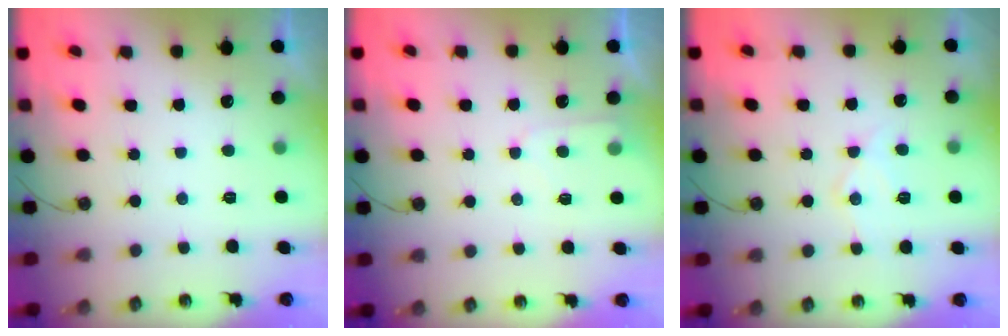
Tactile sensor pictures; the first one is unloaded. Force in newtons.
{"total": 4.5, "press": 4.4, "slide": 0.6}
{"total": 9.3, "press": 9.3, "slide": 0.7}